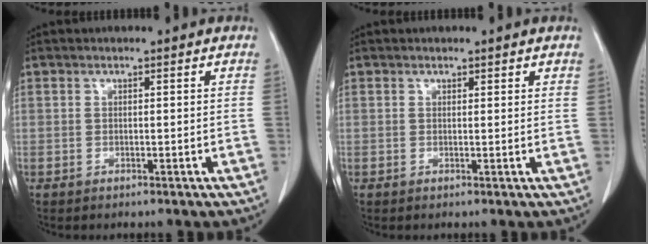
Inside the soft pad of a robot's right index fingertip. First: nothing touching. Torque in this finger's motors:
{"motor_torque": [-0.03, -0.04, 0.00, 0.00]}